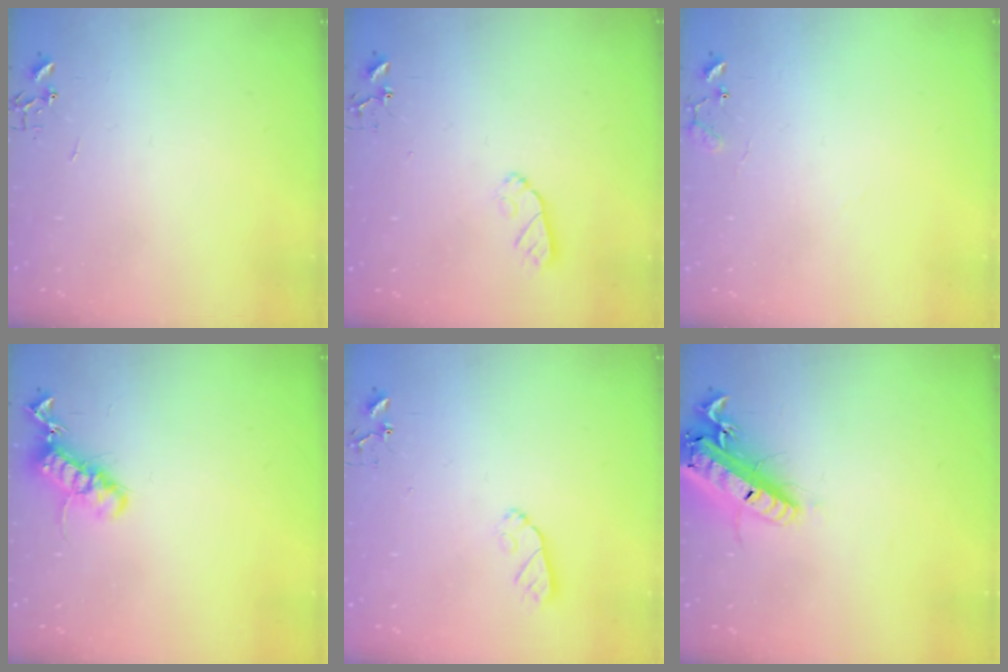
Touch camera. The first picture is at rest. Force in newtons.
{"total": 6.6, "press": 6.6, "slide": 0.2}
{"total": 8.6, "press": 8.6, "slide": 0.5}
{"total": 13.8, "press": 13.8, "slide": 0.7}
{"total": 6.6, "press": 6.6, "slide": 0.2}
{"total": 20.0, "press": 19.7, "slide": 4.0}